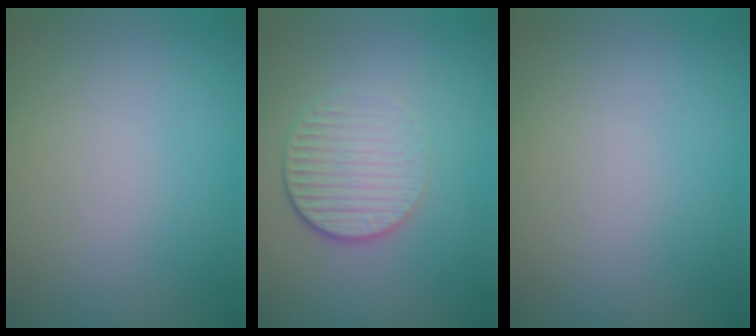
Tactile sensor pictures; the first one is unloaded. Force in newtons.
{"total": 4.4, "press": 2.8, "slide": 3.4}
{"total": 0.0}